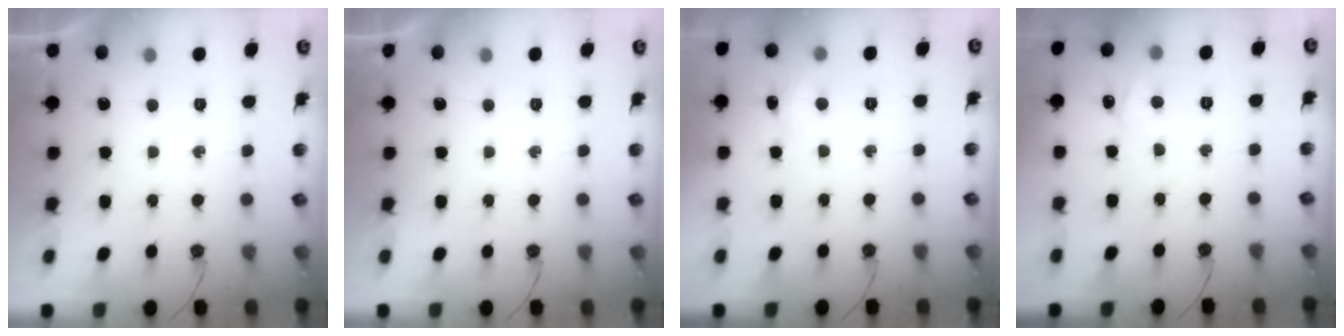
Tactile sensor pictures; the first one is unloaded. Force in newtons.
{"total": 0.0}
{"total": 5.2, "press": 5.2, "slide": 0.8}
{"total": 2.4, "press": 2.4, "slide": 0.4}